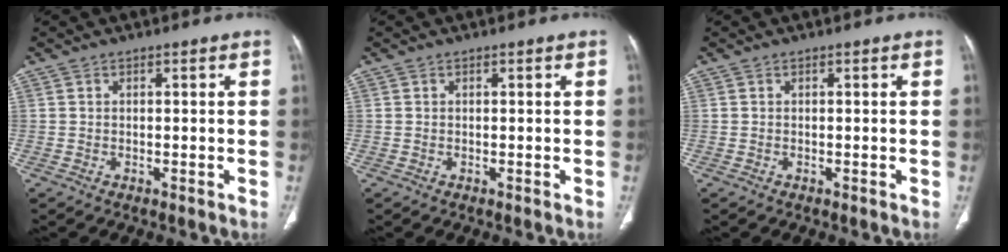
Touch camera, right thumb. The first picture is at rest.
{"total": 0.0}
{"total": 0.0}